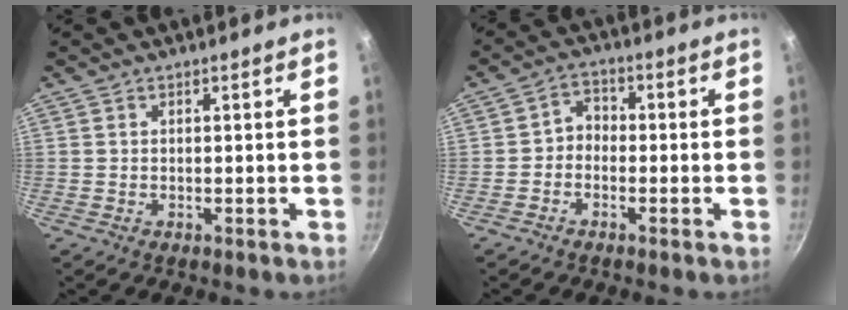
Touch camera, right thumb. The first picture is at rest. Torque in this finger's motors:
{"motor_torque": [-0.37, -0.03, 0.09, 0.45, 0.02]}